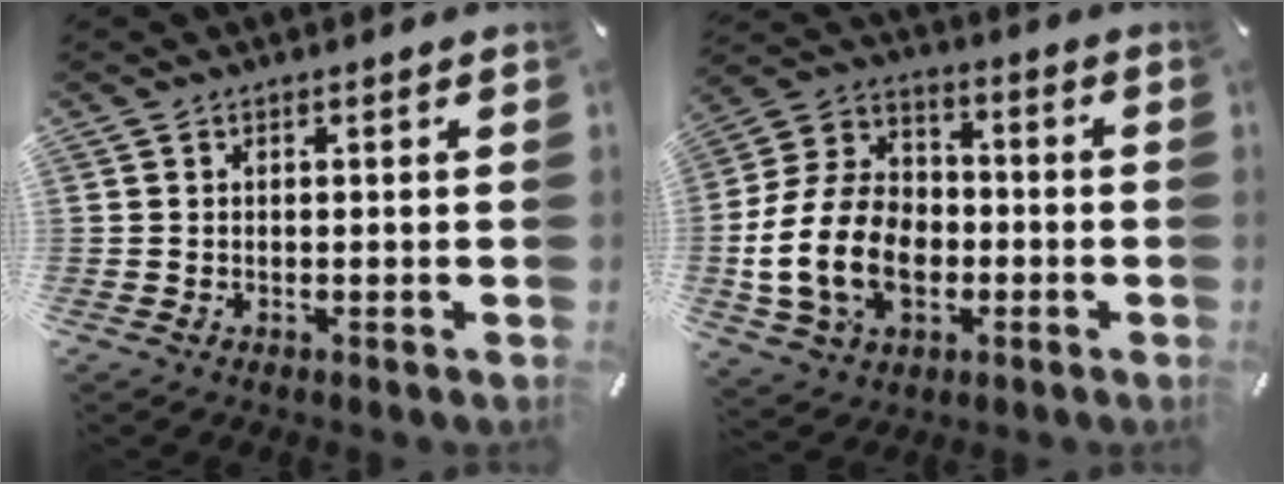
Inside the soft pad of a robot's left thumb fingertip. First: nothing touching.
{"total": 17.8, "force": [-4.2, 13.2, 11.1], "torque": [-0.249, 0.030, -0.072]}